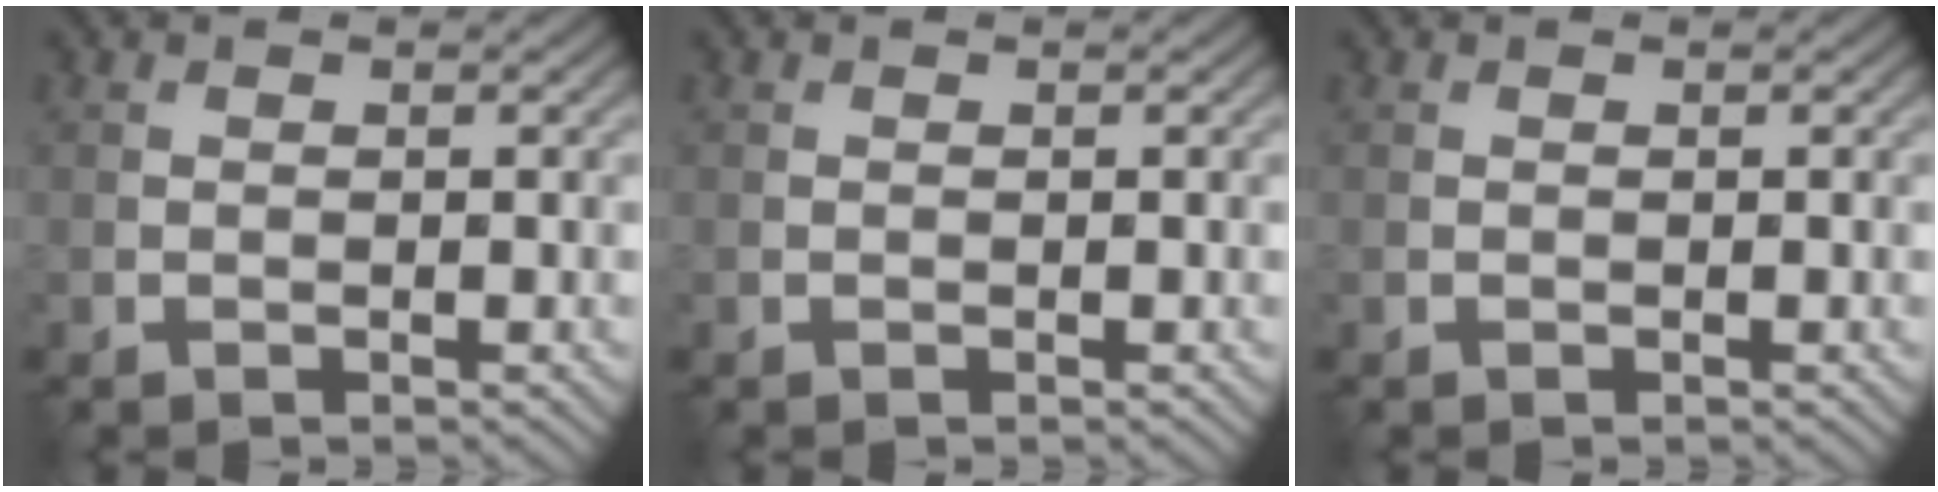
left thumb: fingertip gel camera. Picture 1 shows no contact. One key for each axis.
{"total": 0.0}
{"total": 0.0}